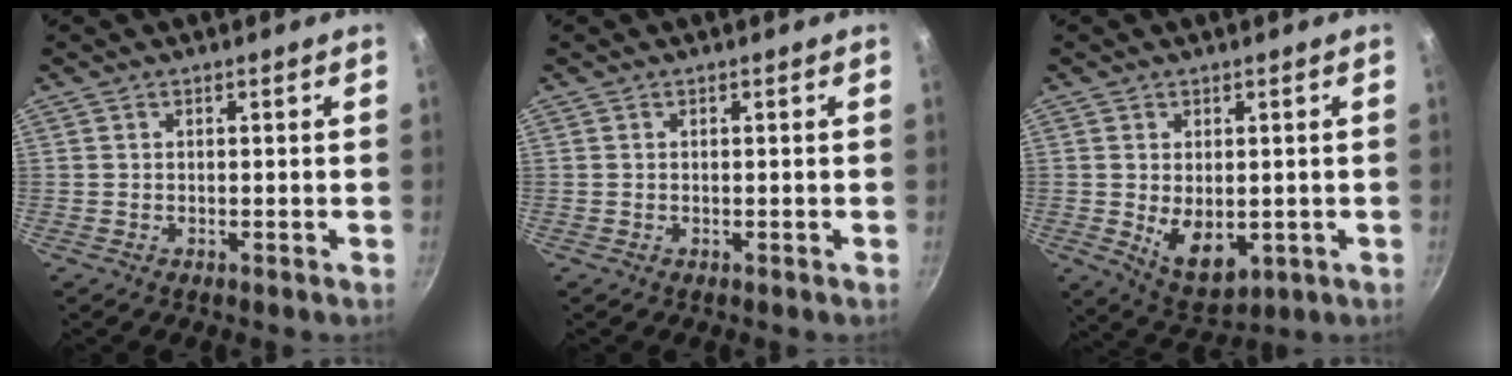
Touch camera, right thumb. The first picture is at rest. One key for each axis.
{"total": 0.0}
{"total": 8.2, "fx": -0.5, "fy": 5.1, "fz": 6.4, "tx": -0.087, "ty": -0.019, "tz": 0.012}